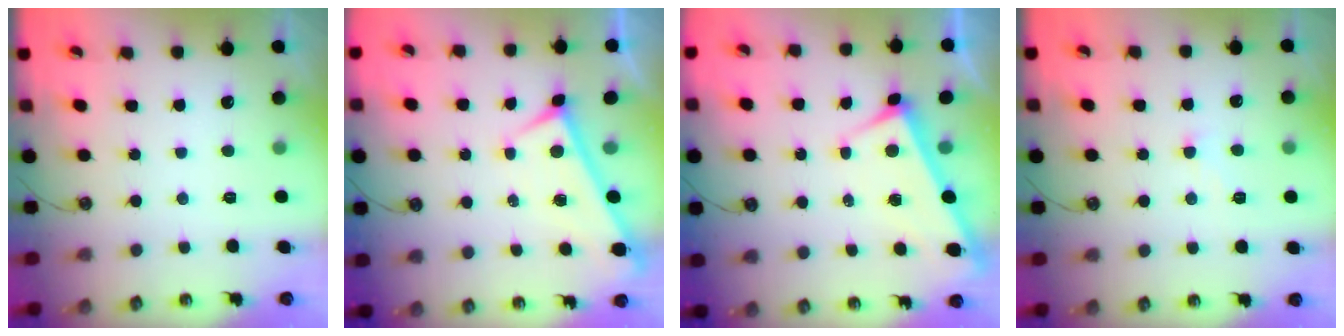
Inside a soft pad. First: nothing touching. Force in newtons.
{"total": 0.0}
{"total": 3.9, "press": 3.9, "slide": 0.2}
{"total": 0.7, "press": 0.6, "slide": 0.4}